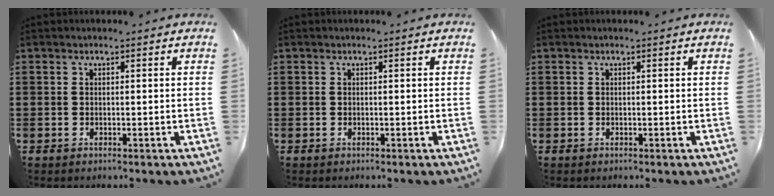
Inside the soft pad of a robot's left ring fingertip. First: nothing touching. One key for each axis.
{"total": 0.0}
{"total": 0.0}